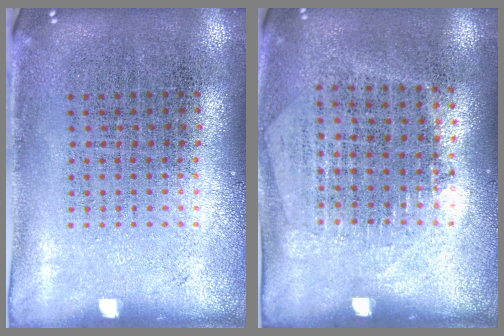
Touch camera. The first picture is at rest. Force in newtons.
{"total": 1.2, "press": 1.1, "slide": 0.5}